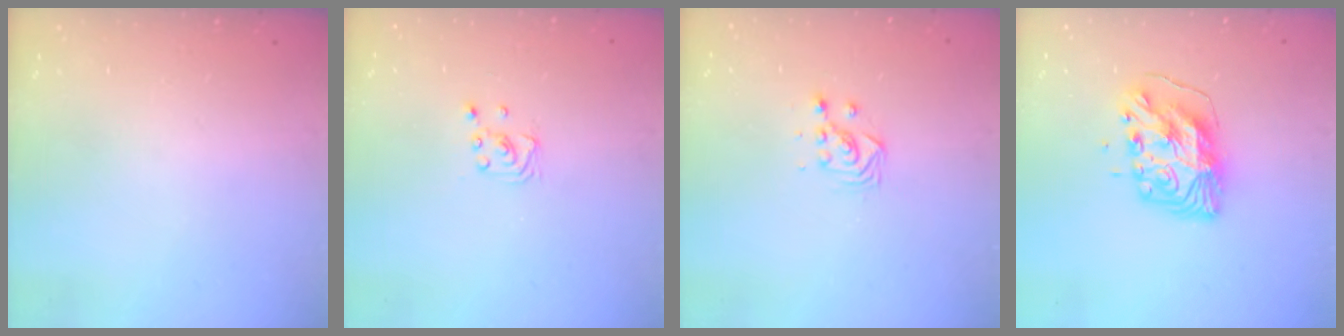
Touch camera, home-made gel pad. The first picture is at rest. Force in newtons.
{"total": 2.1, "press": 2.1, "slide": 0.2}
{"total": 3.7, "press": 3.7, "slide": 0.2}
{"total": 10.5, "press": 10.4, "slide": 1.0}